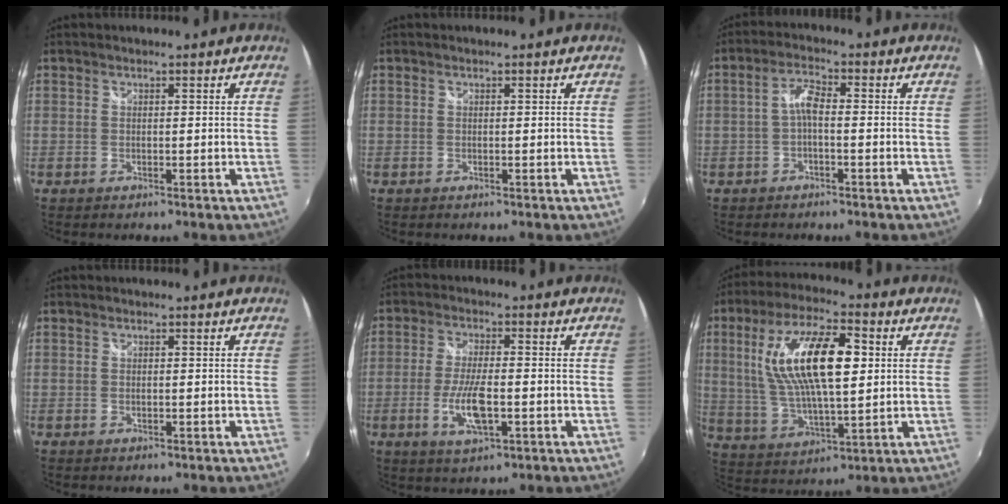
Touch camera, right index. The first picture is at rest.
{"total": 0.0}
{"total": 3.5, "force": [-0.9, 1.1, 3.2], "torque": [-0.068, 0.011, -0.019]}
{"total": 0.5, "force": [0.0, 0.4, 0.3], "torque": [-0.008, -0.001, -0.001]}
{"total": 8.3, "force": [-2.4, 2.6, 7.5], "torque": [-0.155, -0.008, -0.045]}
{"total": 18.0, "force": [4.0, 6.6, 16.2], "torque": [-0.305, 0.013, 0.078]}